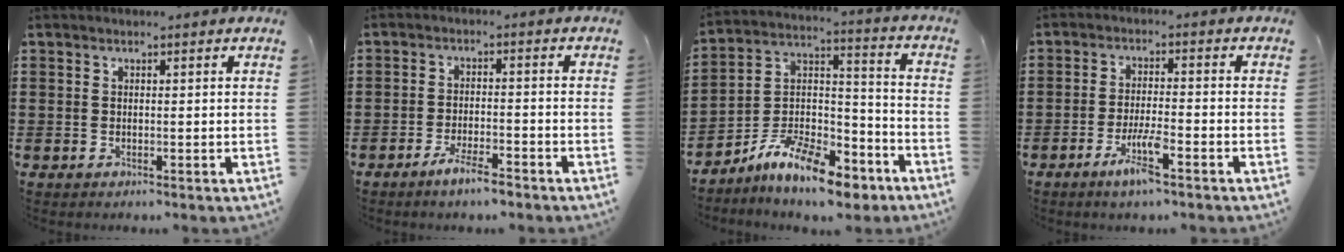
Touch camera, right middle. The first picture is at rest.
{"total": 3.9, "force": [-3.1, 0.5, 2.3], "torque": [-0.044, 0.003, -0.059]}
{"total": 11.6, "force": [-9.4, 3.1, 6.1], "torque": [-0.121, 0.026, -0.184]}
{"total": 5.2, "force": [-3.1, 0.6, 4.1], "torque": [-0.079, -0.005, -0.056]}